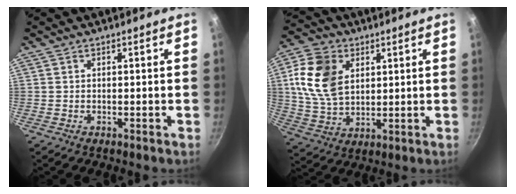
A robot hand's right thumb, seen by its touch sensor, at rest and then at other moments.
{"total": 14.4, "force": [3.8, 10.0, 9.6], "torque": [-0.171, -0.009, 0.074]}